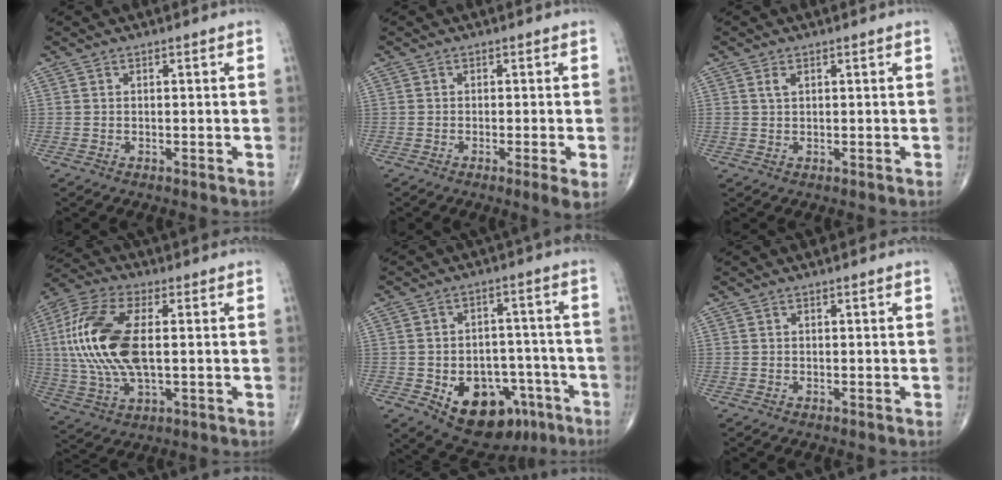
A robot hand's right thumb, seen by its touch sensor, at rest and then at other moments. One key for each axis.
{"total": 3.0, "fx": -0.9, "fy": 0.2, "fz": 2.9, "tx": -0.055, "ty": -0.011, "tz": -0.018}
{"total": 1.4, "fx": 0.6, "fy": 0.7, "fz": 1.0, "tx": -0.023, "ty": 0.004, "tz": 0.016}
{"total": 18.6, "fx": 1.6, "fy": 8.7, "fz": 16.3, "tx": -0.362, "ty": 0.006, "tz": 0.027}
{"total": 15.9, "fx": -7.3, "fy": 10.5, "fz": 9.5, "tx": -0.100, "ty": 0.043, "tz": -0.093}
{"total": 0.0}